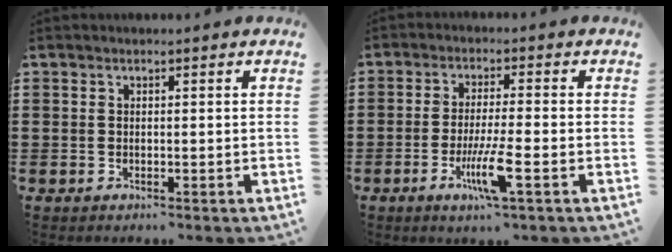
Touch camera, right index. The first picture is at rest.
{"total": 6.8, "force": [-2.8, 0.5, 6.1], "torque": [-0.118, -0.015, -0.051]}